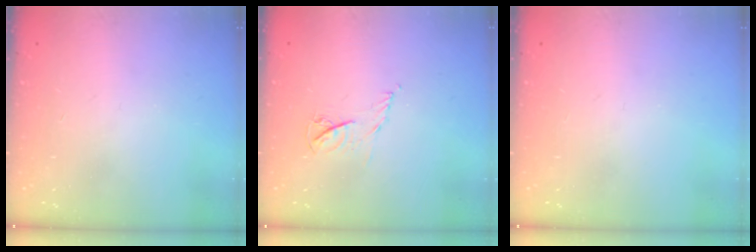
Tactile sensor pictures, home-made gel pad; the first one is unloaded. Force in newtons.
{"total": 4.4, "press": 4.3, "slide": 0.6}
{"total": 0.0}